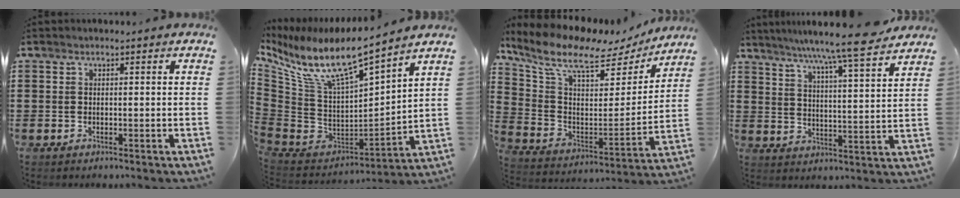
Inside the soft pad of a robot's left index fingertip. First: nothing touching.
{"total": 10.7, "force": [7.7, 1.7, 7.3], "torque": [-0.175, -0.067, 0.128]}
{"total": 10.3, "force": [7.9, 3.1, 5.9], "torque": [-0.149, -0.047, 0.133]}
{"total": 7.8, "force": [6.9, -1.3, 3.4], "torque": [-0.082, -0.053, 0.111]}